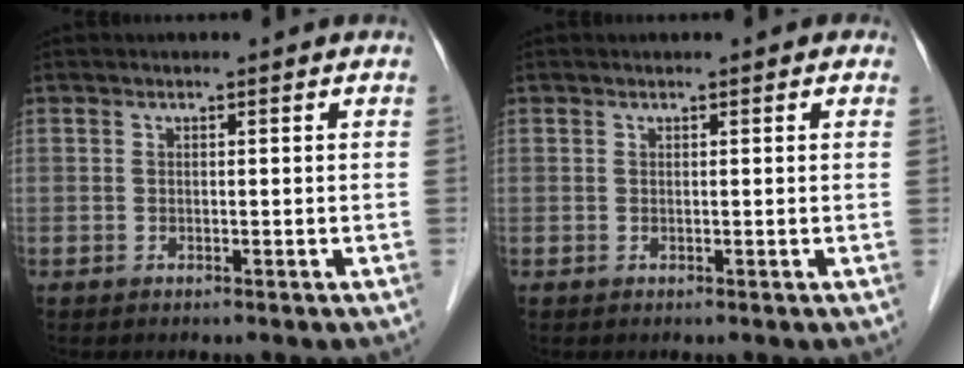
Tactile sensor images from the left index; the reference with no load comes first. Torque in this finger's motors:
{"motor_torque": [0.69, -0.71, 0.14, 0.01]}